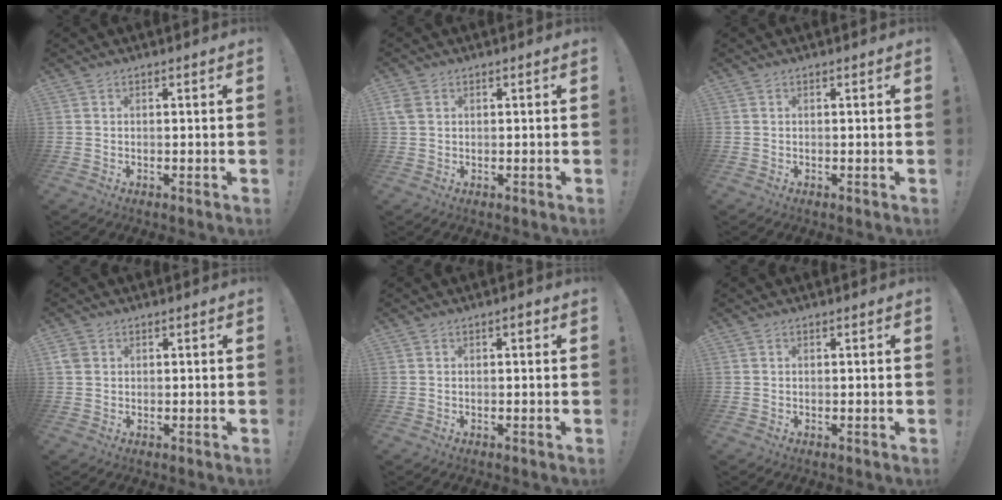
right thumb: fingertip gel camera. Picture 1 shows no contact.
{"total": 3.3, "force": [1.3, 2.4, 1.9], "torque": [-0.035, 0.003, 0.028]}
{"total": 0.0}
{"total": 2.8, "force": [1.1, 2.4, 1.2], "torque": [-0.023, 0.005, 0.023]}
{"total": 0.8, "force": [0.0, 0.4, 0.7], "torque": [-0.008, 0.001, -0.003]}
{"total": 0.0}